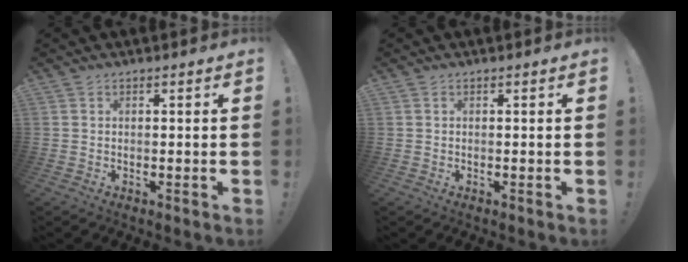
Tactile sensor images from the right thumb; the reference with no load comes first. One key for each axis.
{"total": 0.0}